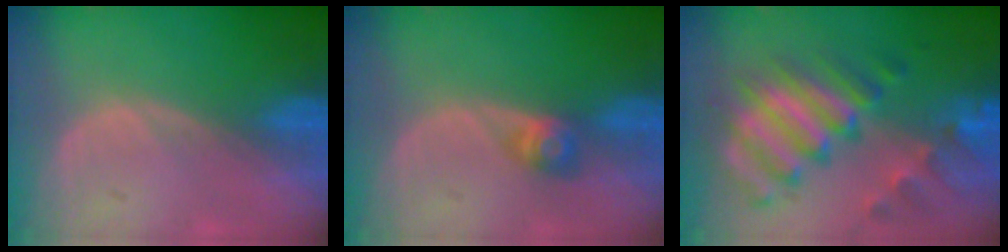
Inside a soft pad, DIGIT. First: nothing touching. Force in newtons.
{"total": 2.7, "press": 2.5, "slide": 1.1}
{"total": 11.6, "press": 10.0, "slide": 6.0}